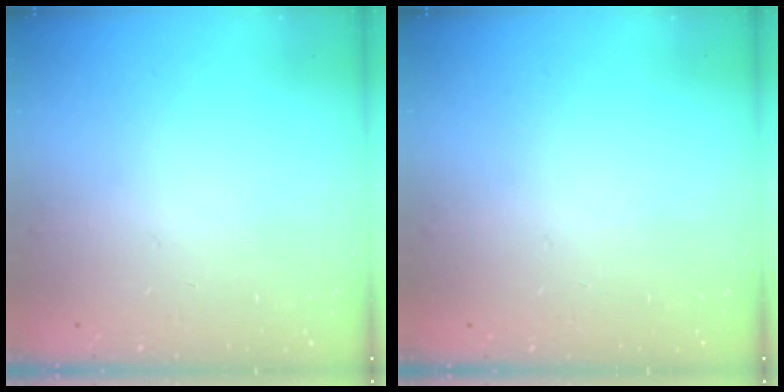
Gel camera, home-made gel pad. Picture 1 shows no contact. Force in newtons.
{"total": 0.0}